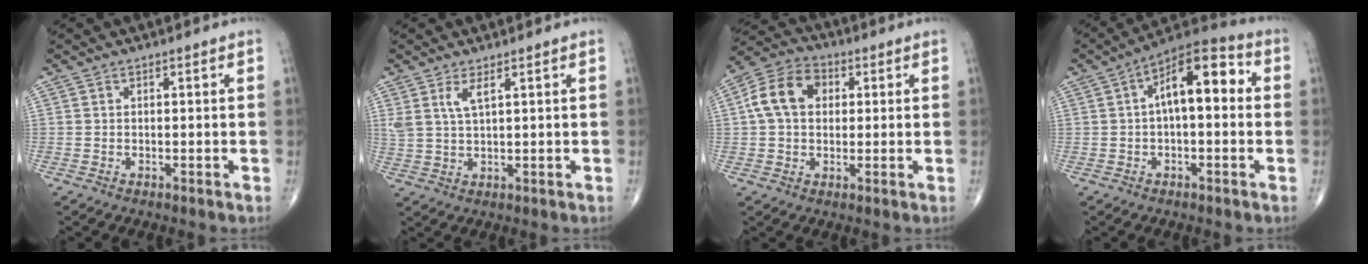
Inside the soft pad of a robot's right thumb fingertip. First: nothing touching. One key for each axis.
{"total": 3.6, "fx": 1.9, "fy": 1.0, "fz": 2.9, "tx": -0.066, "ty": -0.009, "tz": 0.044}
{"total": 10.3, "fx": 1.9, "fy": 7.5, "fz": 6.9, "tx": -0.119, "ty": 0.022, "tz": 0.024}
{"total": 12.4, "fx": 1.7, "fy": 5.7, "fz": 11.0, "tx": -0.152, "ty": 0.038, "tz": 0.014}